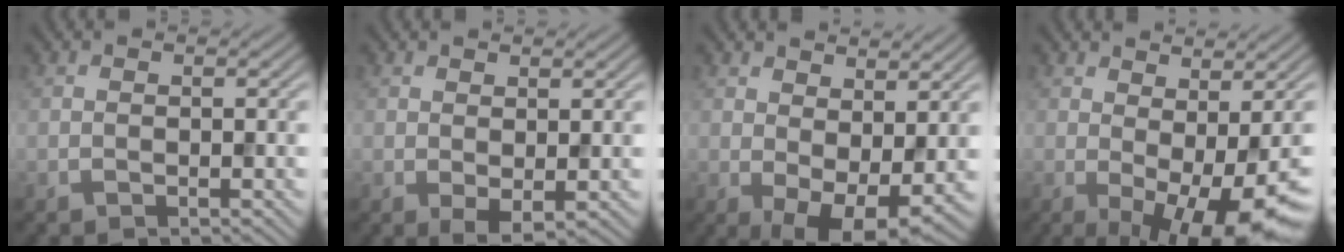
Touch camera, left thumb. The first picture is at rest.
{"total": 2.0, "force": [0.4, 1.0, 1.7], "torque": [-0.035, -0.008, 0.011]}
{"total": 7.1, "force": [1.0, 3.7, 5.9], "torque": [-0.099, -0.014, 0.027]}
{"total": 9.7, "force": [-2.0, 2.9, 9.0], "torque": [-0.121, -0.004, -0.020]}